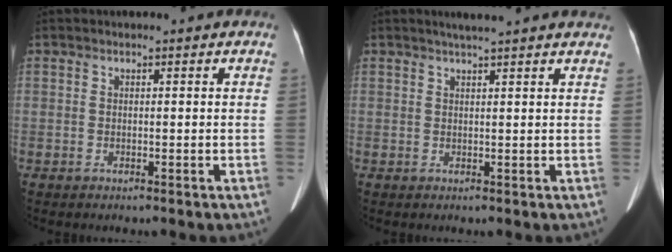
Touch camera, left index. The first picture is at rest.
{"total": 7.8, "force": [6.8, 0.1, 3.9], "torque": [-0.055, 0.026, 0.074]}